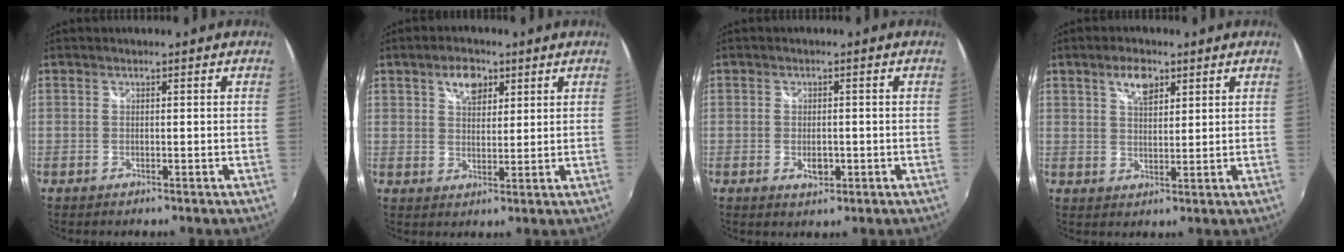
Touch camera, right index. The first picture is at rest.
{"total": 5.6, "force": [3.0, 3.4, 3.3], "torque": [-0.049, 0.013, 0.053]}
{"total": 3.0, "force": [-0.9, 1.8, 2.3], "torque": [-0.039, -0.004, -0.013]}
{"total": 5.1, "force": [2.9, 2.4, 3.4], "torque": [-0.057, 0.008, 0.051]}